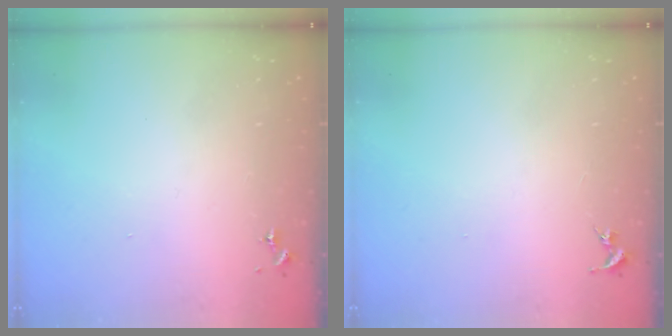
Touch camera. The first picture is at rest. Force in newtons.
{"total": 0.0}